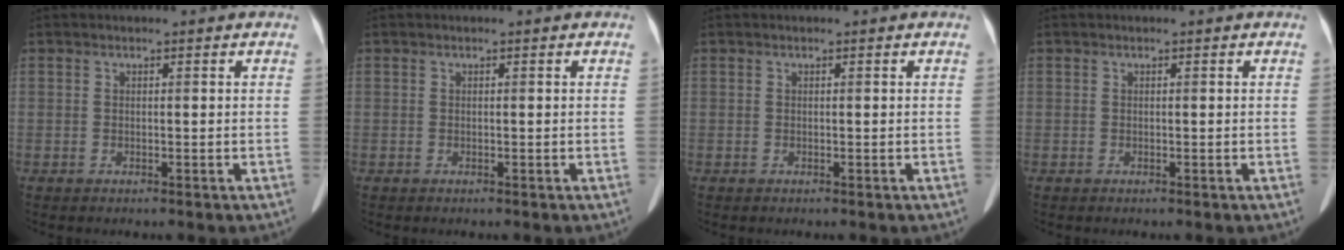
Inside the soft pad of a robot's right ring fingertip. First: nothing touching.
{"total": 0.0}
{"total": 0.0}
{"total": 0.0}